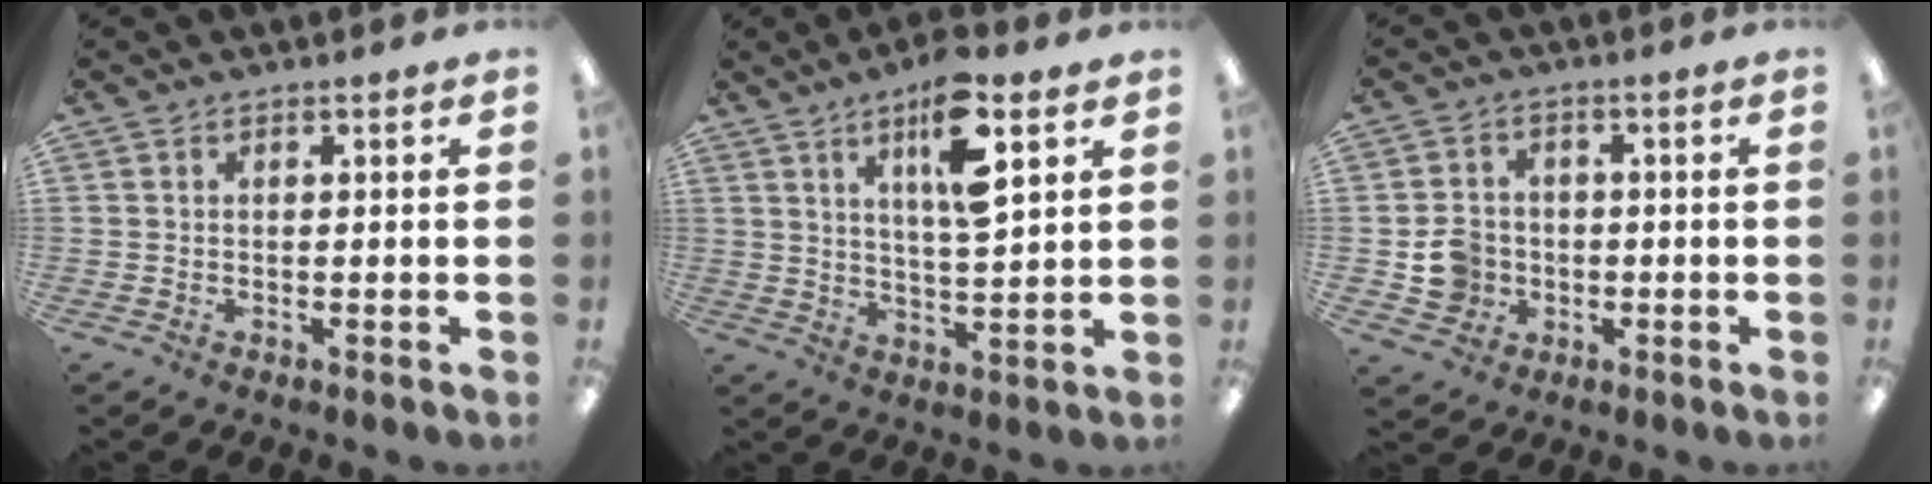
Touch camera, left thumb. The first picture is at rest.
{"total": 11.8, "force": [6.4, 3.4, 9.3], "torque": [-0.152, -0.023, 0.105]}
{"total": 7.1, "force": [-1.3, 6.5, 2.3], "torque": [-0.036, 0.016, -0.018]}